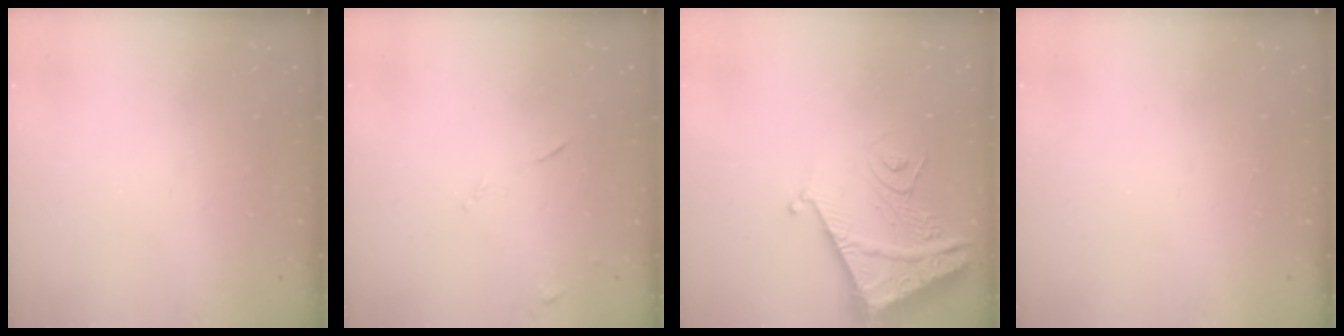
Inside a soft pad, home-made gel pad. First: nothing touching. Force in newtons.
{"total": 6.3, "press": 6.3, "slide": 0.6}
{"total": 10.0, "press": 9.9, "slide": 1.3}
{"total": 1.6, "press": 1.6, "slide": 0.1}